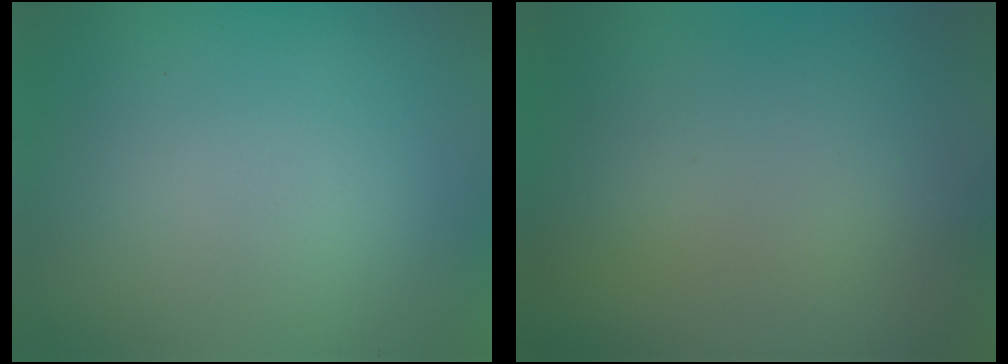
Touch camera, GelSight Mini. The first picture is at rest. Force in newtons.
{"total": 0.0}